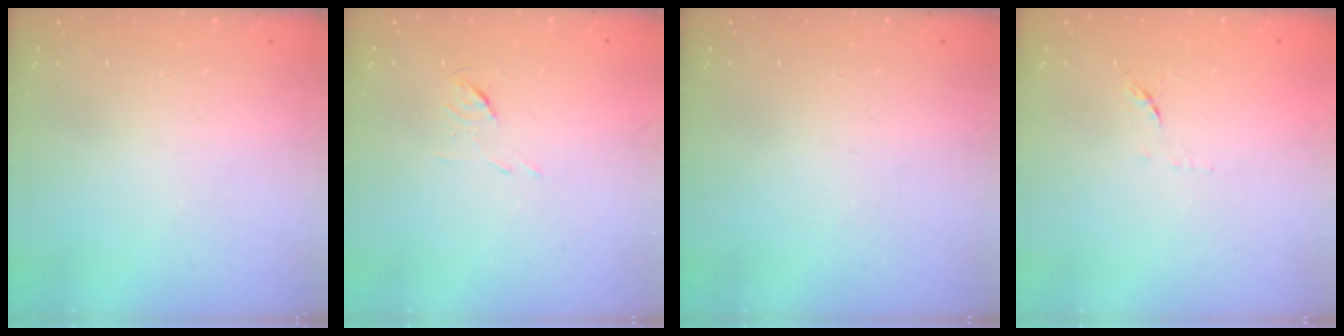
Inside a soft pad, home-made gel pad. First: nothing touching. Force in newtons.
{"total": 4.1, "press": 3.9, "slide": 1.2}
{"total": 0.0}
{"total": 6.2, "press": 6.1, "slide": 0.9}